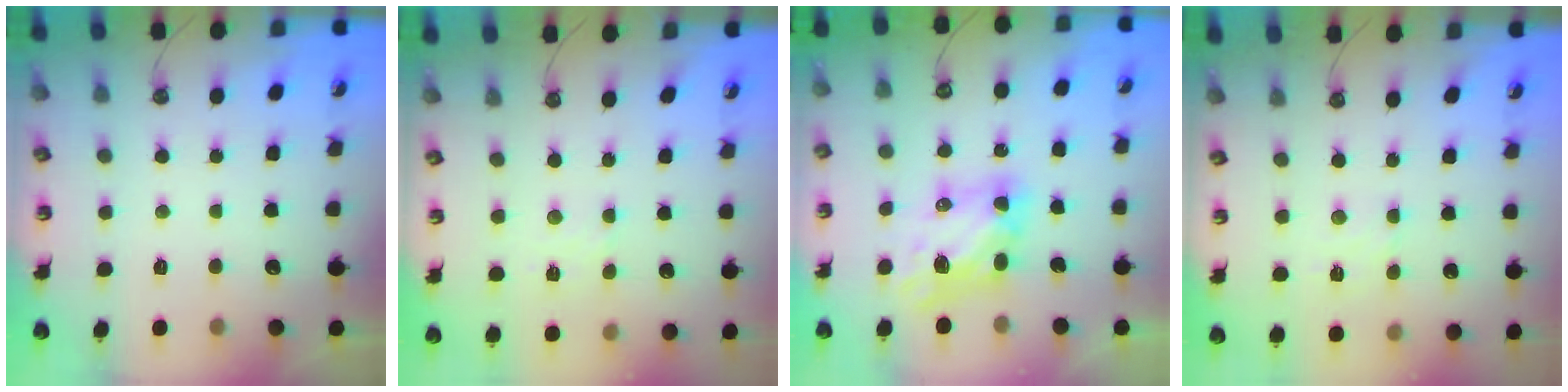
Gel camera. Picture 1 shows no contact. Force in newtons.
{"total": 2.8, "press": 2.8, "slide": 0.5}
{"total": 6.7, "press": 6.7, "slide": 0.5}
{"total": 3.0, "press": 2.9, "slide": 0.5}